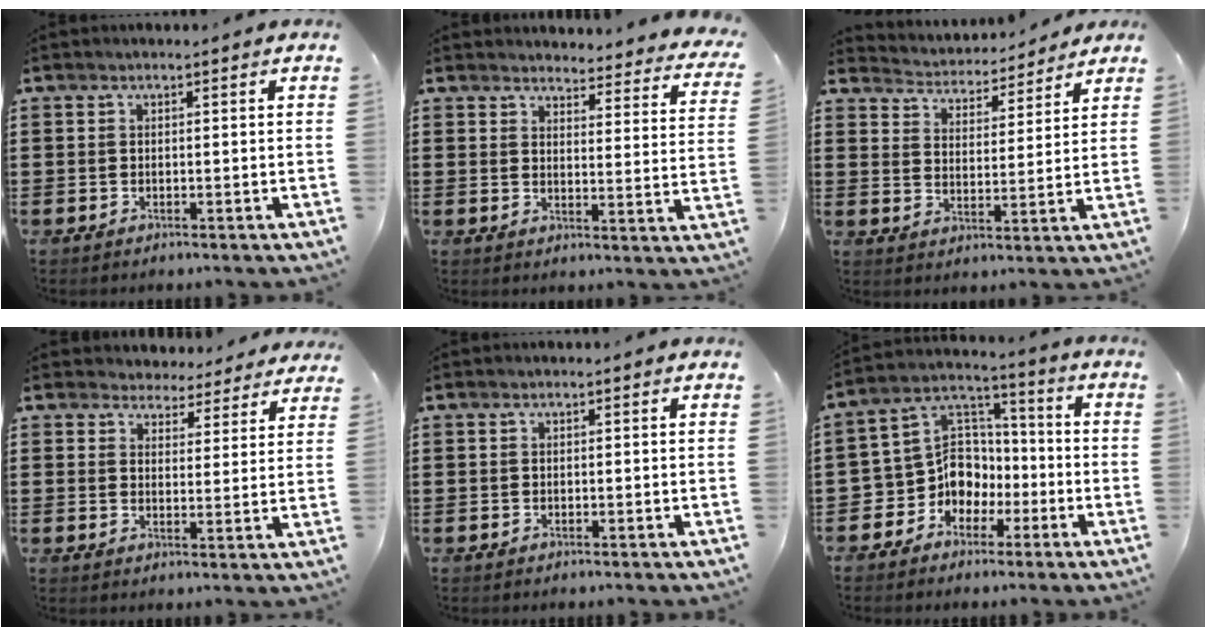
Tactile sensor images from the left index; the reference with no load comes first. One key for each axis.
{"total": 3.8, "fx": 3.7, "fy": 0.4, "fz": 0.8, "tx": -0.026, "ty": -0.029, "tz": 0.062}
{"total": 3.8, "fx": 3.7, "fy": 0.5, "fz": -0.3, "tx": -0.020, "ty": -0.028, "tz": 0.059}
{"total": 4.2, "fx": 4.0, "fy": 1.1, "fz": 0.1, "tx": -0.022, "ty": -0.019, "tz": 0.072}
{"total": 0.0}
{"total": 8.7, "fx": -2.8, "fy": 7.7, "fz": 2.6, "tx": -0.091, "ty": -0.001, "tz": -0.055}